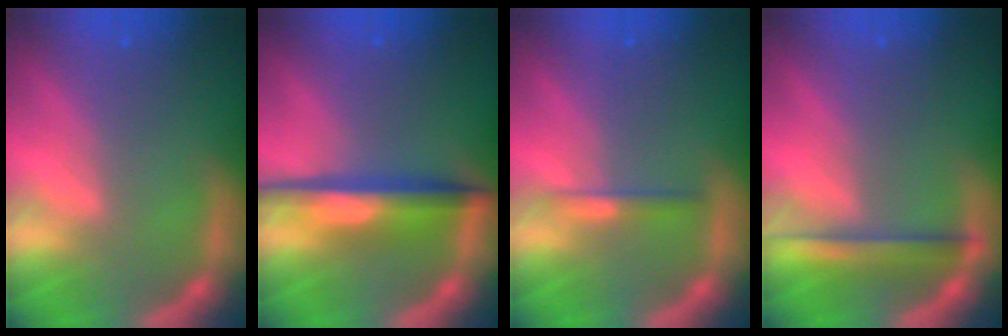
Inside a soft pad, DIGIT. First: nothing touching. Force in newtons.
{"total": 5.5}
{"total": 1.4}
{"total": 3.5}